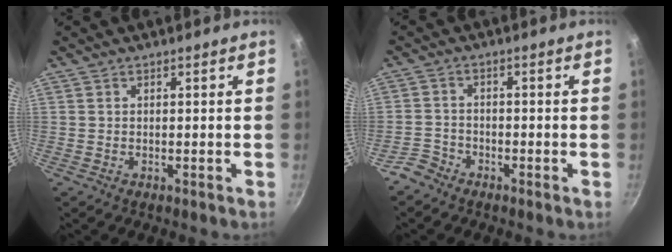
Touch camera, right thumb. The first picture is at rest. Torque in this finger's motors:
{"motor_torque": [0.25, -0.54, -0.34, -0.12, -0.05]}